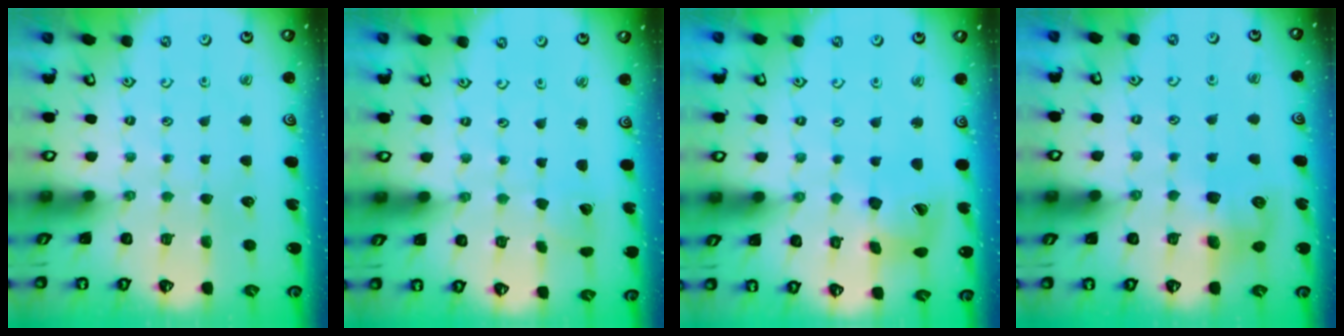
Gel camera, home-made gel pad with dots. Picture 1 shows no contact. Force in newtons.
{"total": 2.6, "press": 2.6, "slide": 0.1}
{"total": 13.0, "press": 12.9, "slide": 1.7}
{"total": 8.4, "press": 8.4, "slide": 0.1}